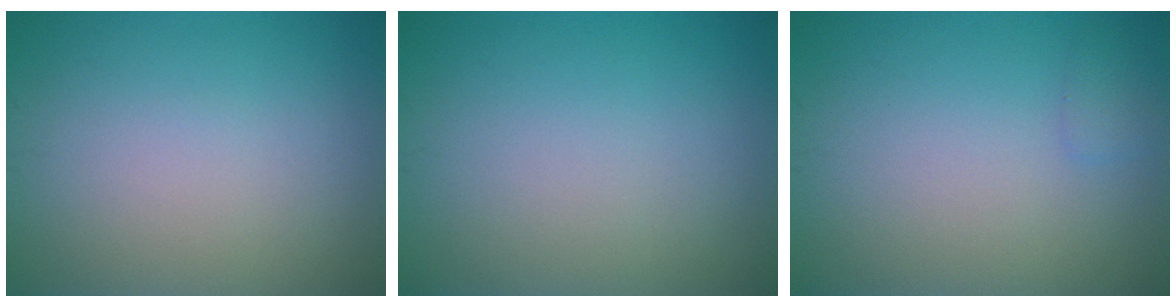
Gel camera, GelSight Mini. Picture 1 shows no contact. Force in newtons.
{"total": 0.0}
{"total": 0.7, "press": 0.7, "slide": 0.0}